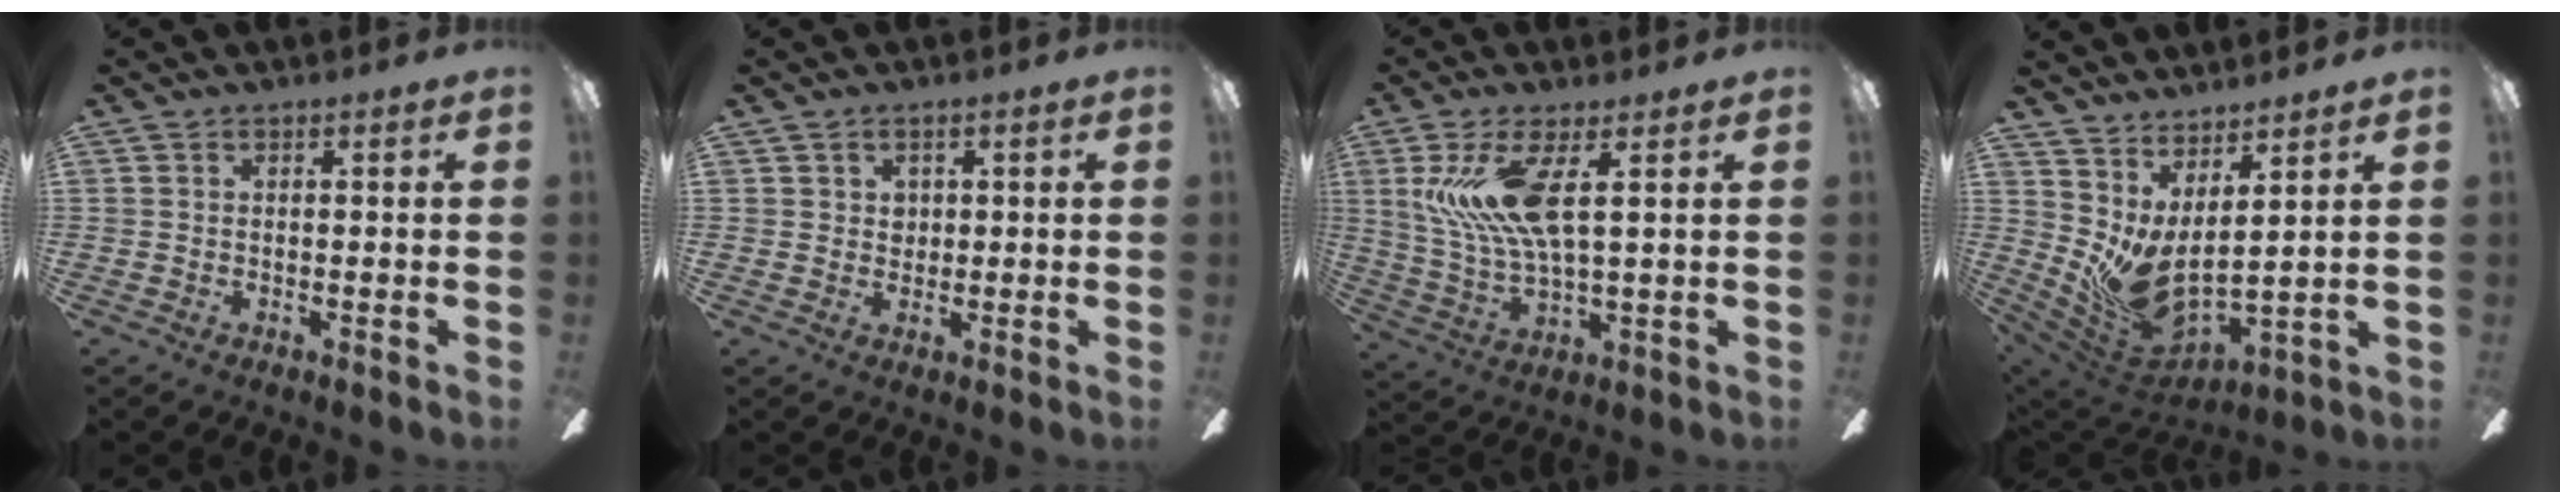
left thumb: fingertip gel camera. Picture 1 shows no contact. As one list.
[{"total": 2.1, "force": [1.0, 1.7, 0.5], "torque": [0.003, -0.002, 0.014]}, {"total": 13.8, "force": [4.4, 4.9, 12.1], "torque": [-0.257, -0.005, 0.077]}, {"total": 10.0, "force": [0.5, 4.2, 9.1], "torque": [-0.192, -0.041, 0.017]}]